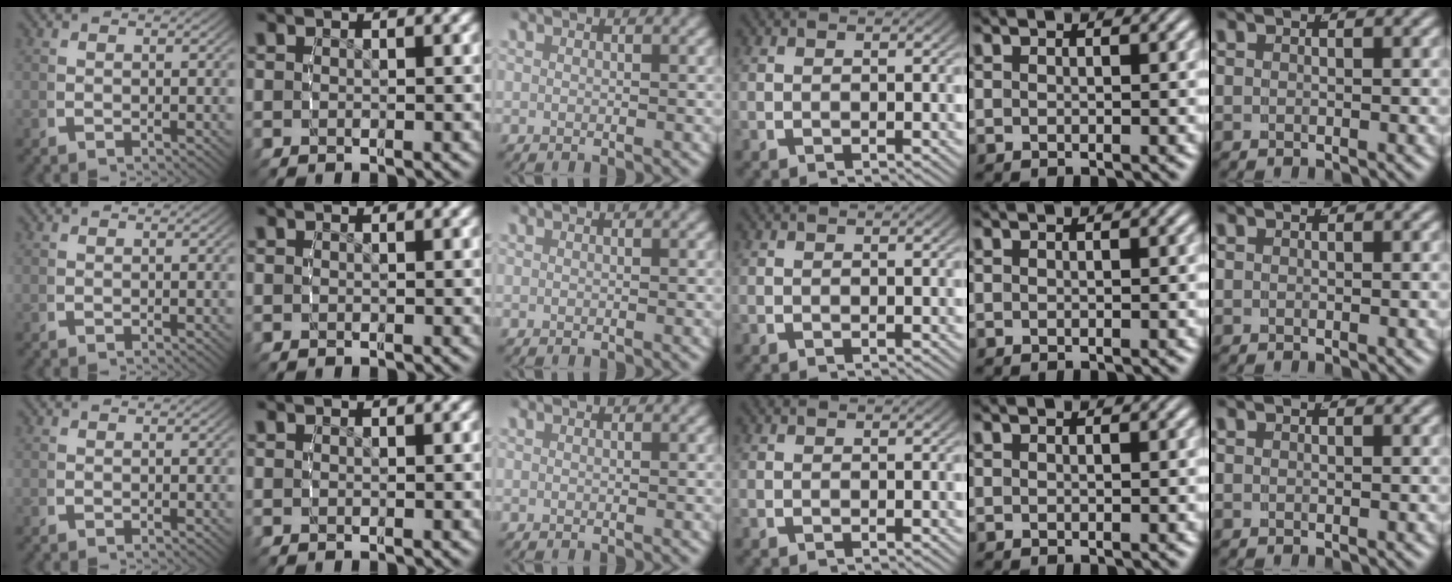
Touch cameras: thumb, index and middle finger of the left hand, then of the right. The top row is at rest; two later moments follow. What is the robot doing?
{"motion": "reach", "object": "jewelry box"}